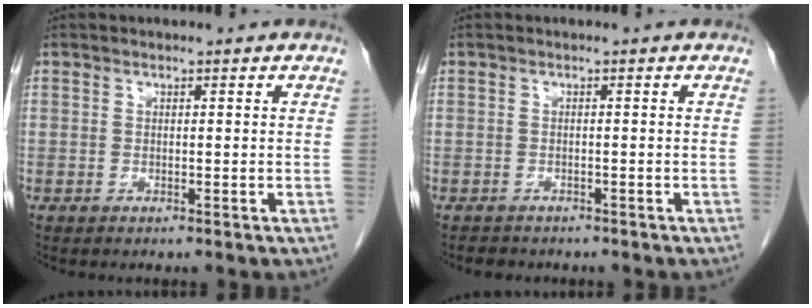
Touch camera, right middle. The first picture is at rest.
{"total": 2.4, "force": [-2.0, 1.2, 0.4], "torque": [-0.014, -0.001, -0.027]}